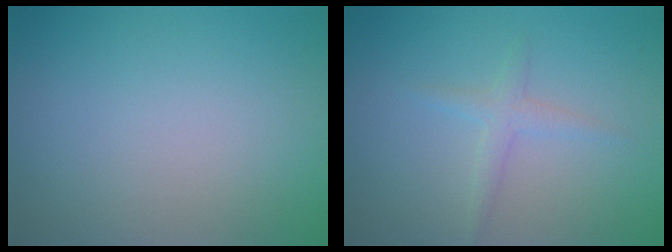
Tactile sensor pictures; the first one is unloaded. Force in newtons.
{"total": 1.6, "press": 1.6, "slide": 0.1}